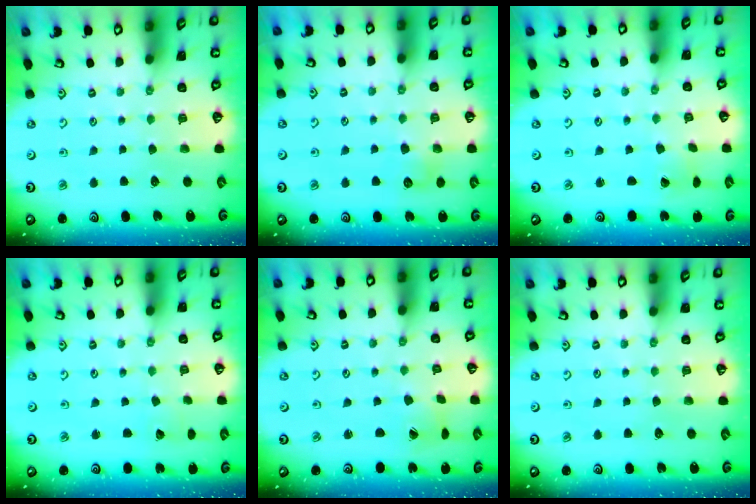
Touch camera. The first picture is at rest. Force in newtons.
{"total": 6.2, "press": 6.2, "slide": 0.9}
{"total": 0.0}
{"total": 1.4, "press": 1.4, "slide": 0.1}
{"total": 2.5, "press": 2.4, "slide": 0.4}
{"total": 0.0}